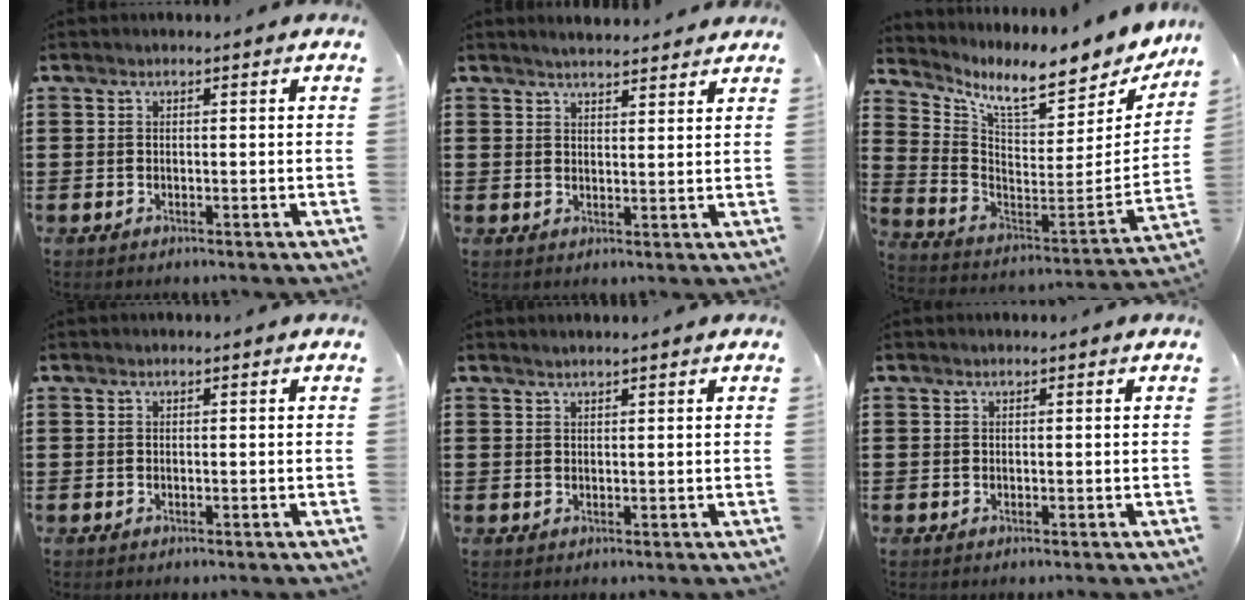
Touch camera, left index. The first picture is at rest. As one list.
[{"total": 2.8, "force": [2.8, 0.3, 0.2], "torque": [-0.011, -0.007, 0.053]}, {"total": 8.7, "force": [7.1, 1.4, 4.8], "torque": [-0.110, -0.064, 0.114]}, {"total": 0.0}, {"total": 1.1, "force": [1.0, -0.1, 0.4], "torque": [-0.007, -0.002, 0.019]}, {"total": 0.0}]